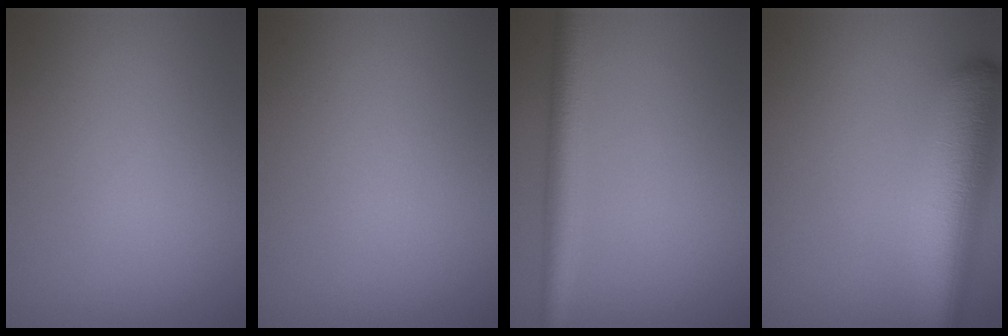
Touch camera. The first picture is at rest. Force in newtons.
{"total": 0.0}
{"total": 3.9, "press": 3.9, "slide": 0.2}
{"total": 7.5, "press": 7.5, "slide": 0.5}